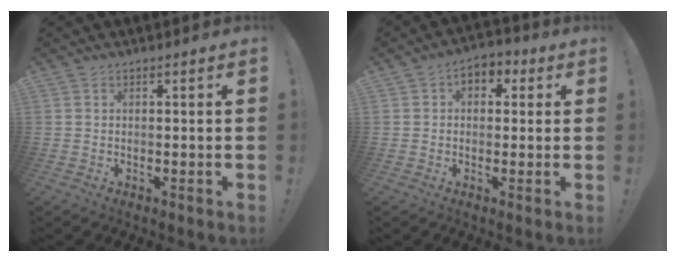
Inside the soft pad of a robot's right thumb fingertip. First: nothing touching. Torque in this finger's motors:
{"motor_torque": [0.67, 0.94, 0.37, -0.31, -0.04]}